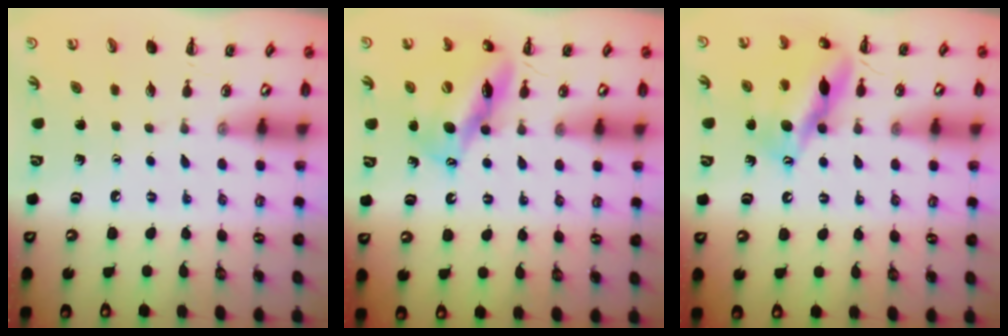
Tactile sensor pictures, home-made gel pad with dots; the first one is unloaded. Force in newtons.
{"total": 13.6, "press": 13.1, "slide": 3.6}
{"total": 15.7, "press": 15.6, "slide": 2.1}